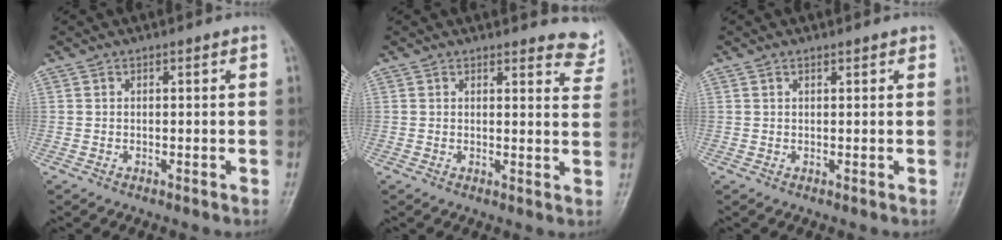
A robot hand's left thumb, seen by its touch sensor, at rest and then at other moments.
{"total": 6.3, "force": [6.0, 1.7, 0.6], "torque": [0.025, -0.042, 0.043]}
{"total": 0.9, "force": [0.7, 0.4, 0.5], "torque": [-0.005, -0.003, 0.008]}